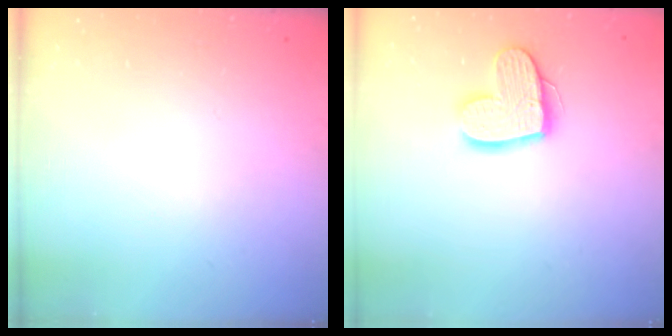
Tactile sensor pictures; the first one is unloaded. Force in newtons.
{"total": 13.4, "press": 13.4, "slide": 0.8}